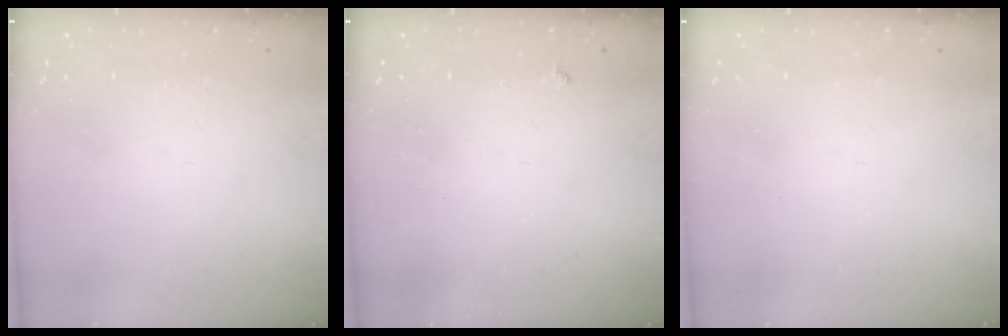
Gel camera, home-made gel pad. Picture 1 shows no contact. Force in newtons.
{"total": 3.0, "press": 2.9, "slide": 0.5}
{"total": 1.5, "press": 1.3, "slide": 0.9}